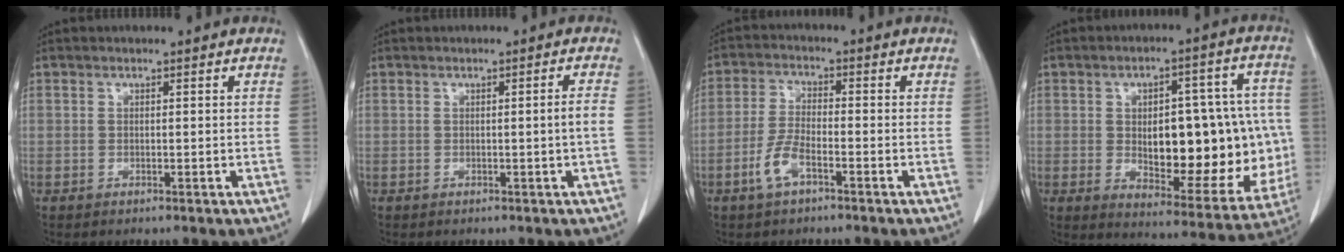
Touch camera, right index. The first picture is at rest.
{"total": 1.6, "force": [-0.2, -0.4, 1.5], "torque": [-0.026, -0.002, 0.001]}
{"total": 4.9, "force": [-2.6, 1.5, 3.9], "torque": [-0.090, 0.000, -0.054]}
{"total": 22.0, "force": [-1.1, 9.2, 20.0], "torque": [-0.232, 0.026, 0.015]}